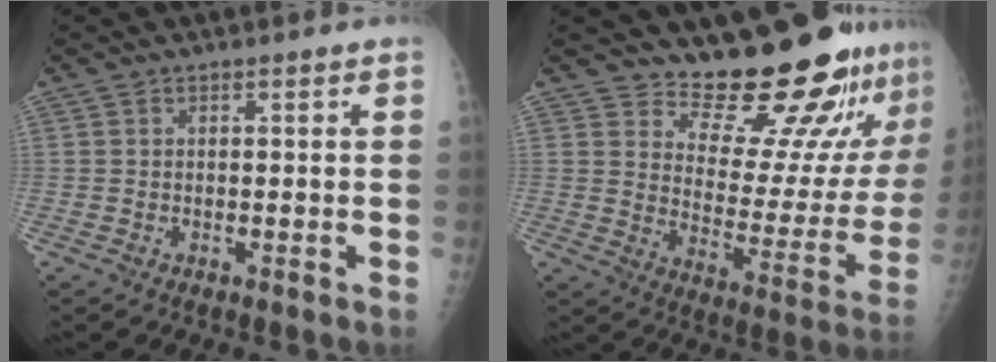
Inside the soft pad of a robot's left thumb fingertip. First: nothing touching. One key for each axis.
{"total": 18.9, "fx": 17.5, "fy": 4.2, "fz": 6.0, "tx": -0.034, "ty": -0.172, "tz": 0.237}